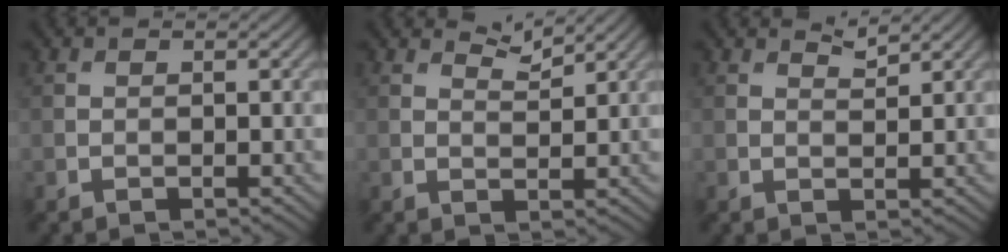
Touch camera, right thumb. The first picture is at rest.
{"total": 2.4, "force": [2.1, 0.4, 1.0], "torque": [-0.022, -0.001, 0.044]}
{"total": 1.6, "force": [1.4, 0.2, 0.7], "torque": [-0.019, -0.003, 0.027]}